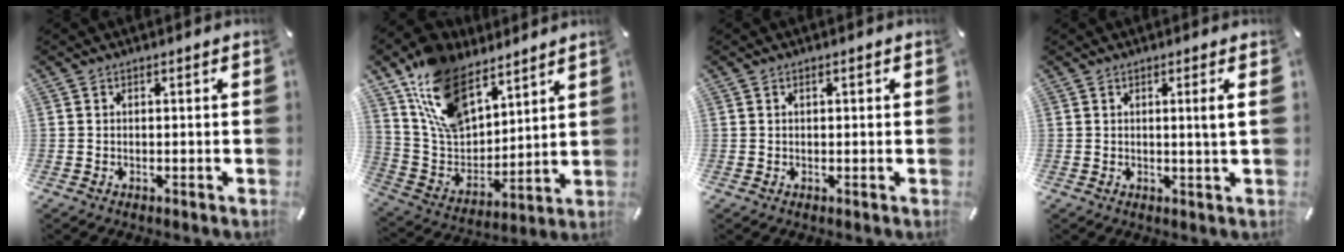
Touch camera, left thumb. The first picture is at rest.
{"total": 17.3, "force": [11.3, 10.1, 8.3], "torque": [-0.184, -0.060, 0.215]}
{"total": 1.0, "force": [0.3, 0.5, 0.8], "torque": [-0.017, 0.005, 0.004]}
{"total": 3.5, "force": [0.8, -0.1, 3.4], "torque": [-0.064, -0.006, 0.010]}